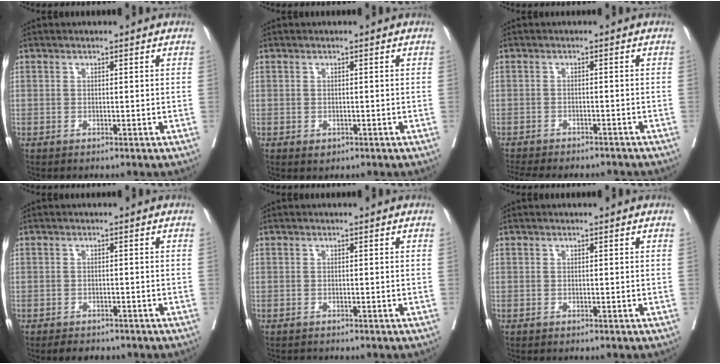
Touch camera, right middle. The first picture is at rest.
{"total": 1.1, "force": [-0.4, 0.8, 0.5], "torque": [-0.008, 0.001, 0.001]}
{"total": 12.5, "force": [-11.2, 3.1, 4.5], "torque": [-0.085, -0.007, -0.145]}
{"total": 3.4, "force": [-2.8, 1.6, 1.1], "torque": [-0.015, -0.002, -0.034]}
{"total": 0.5, "force": [-0.5, 0.1, -0.1], "torque": [-0.006, -0.003, -0.010]}
{"total": 0.0}